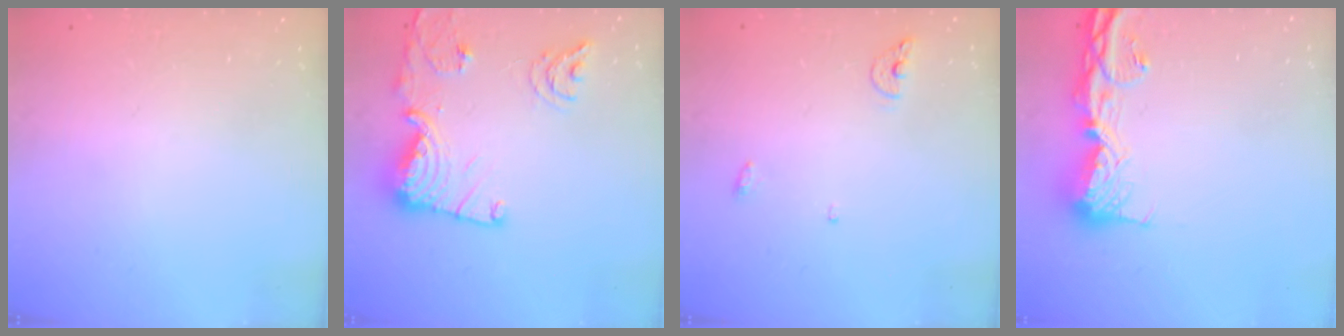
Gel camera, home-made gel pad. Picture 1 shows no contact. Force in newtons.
{"total": 16.5, "press": 16.5, "slide": 1.7}
{"total": 5.6, "press": 5.5, "slide": 1.0}
{"total": 14.4, "press": 14.3, "slide": 1.5}